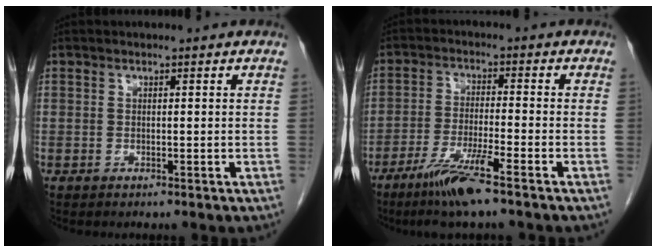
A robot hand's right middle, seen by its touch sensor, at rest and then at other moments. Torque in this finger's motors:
{"motor_torque": [1.37, -0.77, 0.61, 0.09]}